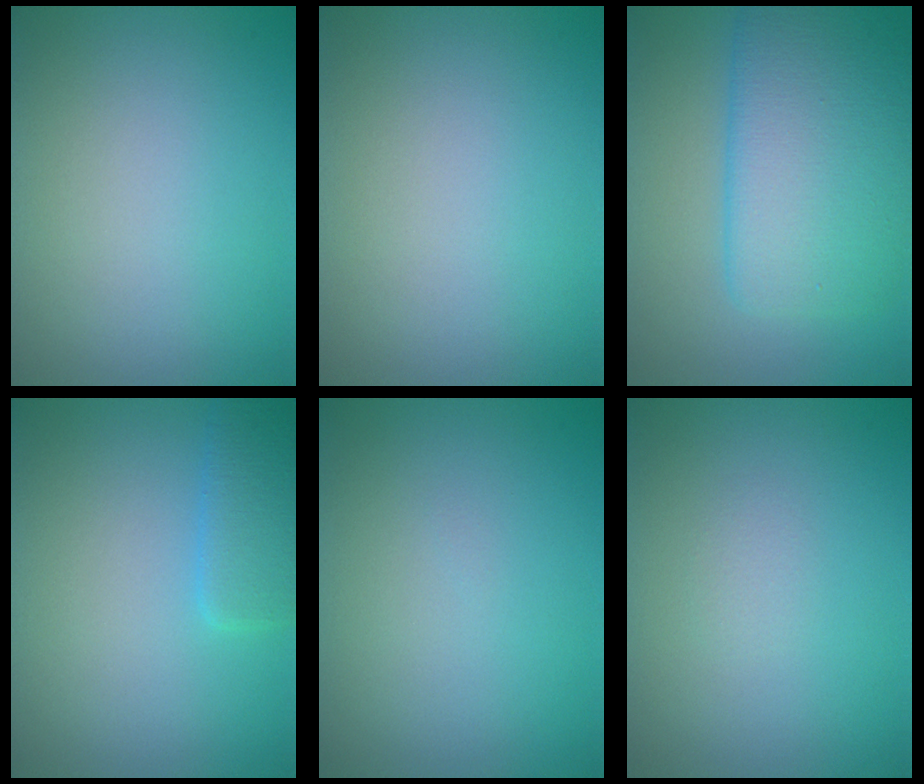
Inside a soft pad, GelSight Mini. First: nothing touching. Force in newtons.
{"total": 0.0}
{"total": 8.2, "press": 8.2, "slide": 0.1}
{"total": 2.9, "press": 2.9, "slide": 0.1}
{"total": 0.0}
{"total": 0.6, "press": 0.6, "slide": 0.1}